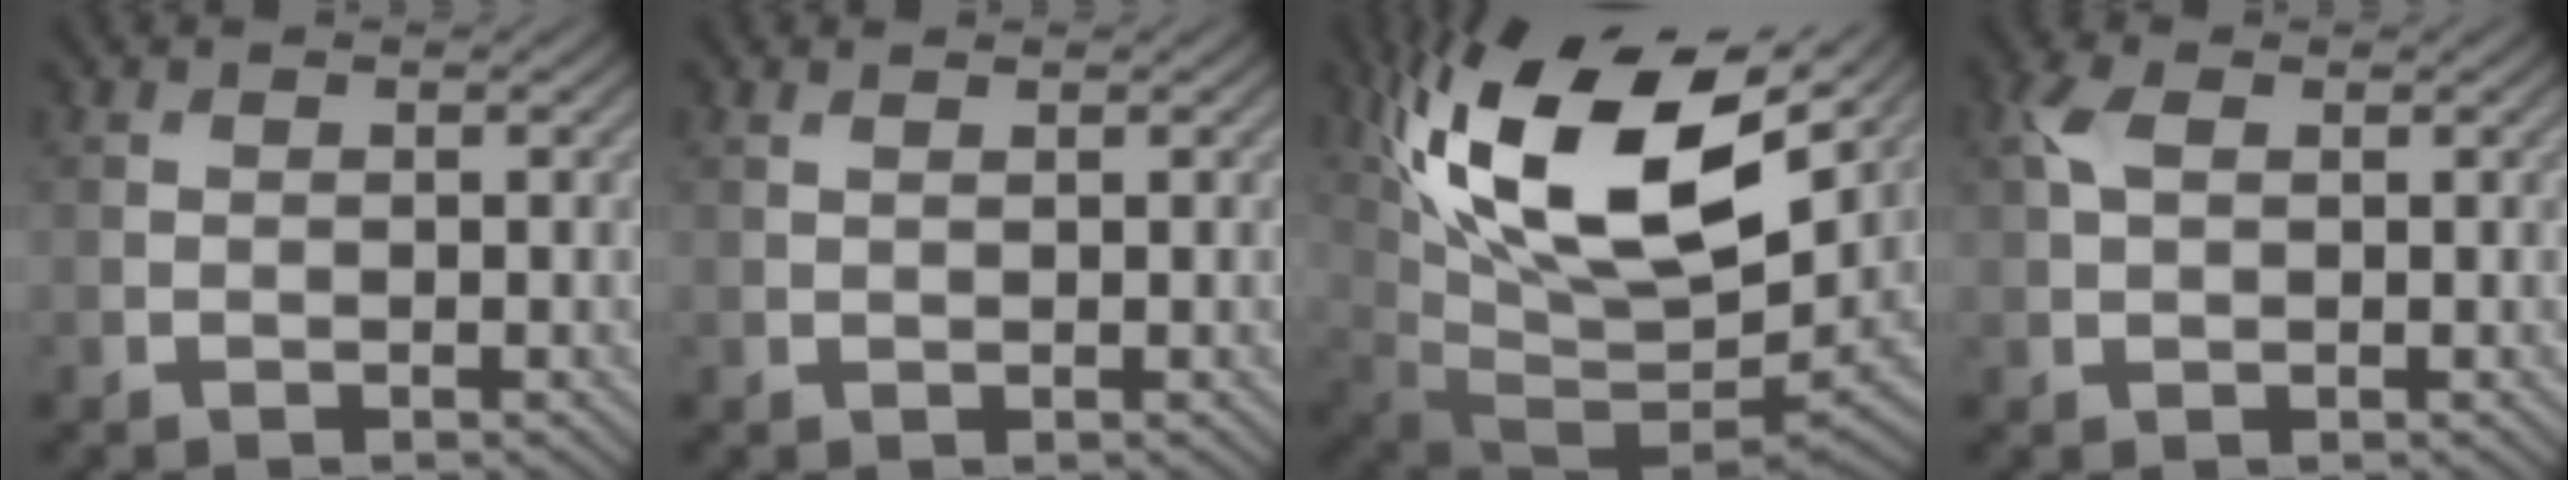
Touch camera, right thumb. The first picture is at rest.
{"total": 0.5, "force": [0.4, 0.1, 0.3], "torque": [-0.006, 0.004, 0.008]}
{"total": 18.3, "force": [8.8, 8.2, 13.8], "torque": [-0.295, 0.024, 0.163]}
{"total": 2.8, "force": [0.9, 1.7, 2.1], "torque": [-0.055, 0.008, 0.017]}